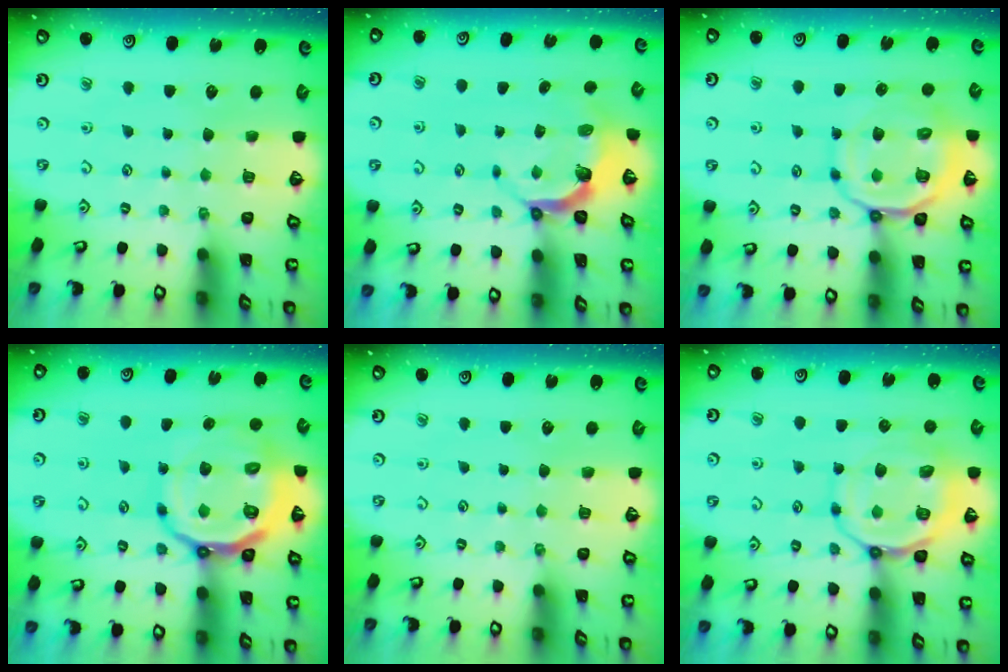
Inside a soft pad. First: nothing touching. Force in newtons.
{"total": 5.2, "press": 4.0, "slide": 3.4}
{"total": 13.2, "press": 13.1, "slide": 1.8}
{"total": 18.0, "press": 17.7, "slide": 3.1}
{"total": 0.0}
{"total": 12.6, "press": 12.5, "slide": 1.4}